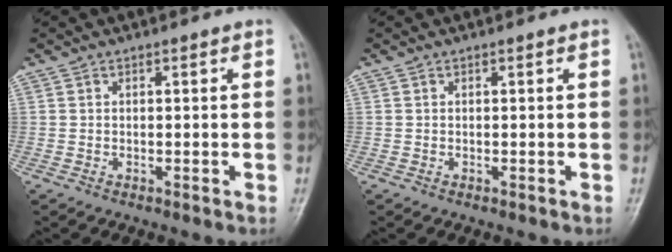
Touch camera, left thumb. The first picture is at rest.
{"total": 0.0}